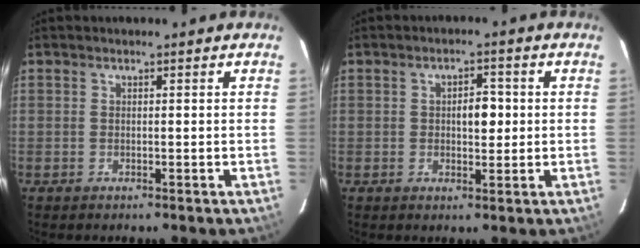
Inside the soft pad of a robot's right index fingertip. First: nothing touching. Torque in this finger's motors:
{"motor_torque": [0.04, 0.02, 0.07, 0.03]}